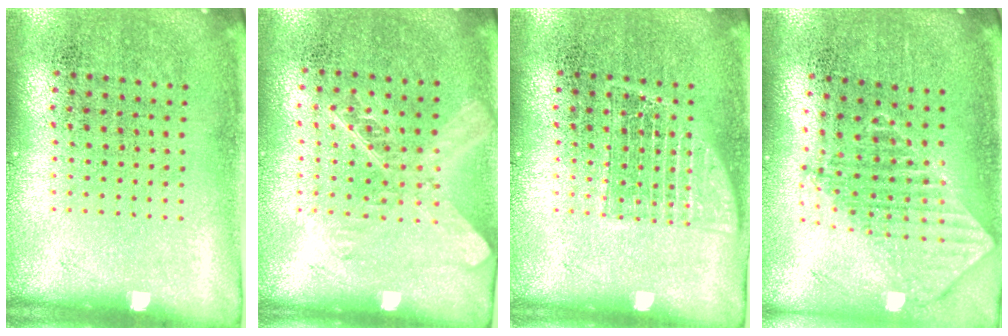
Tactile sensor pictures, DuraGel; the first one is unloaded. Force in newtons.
{"total": 1.6, "press": 1.4, "slide": 0.8}
{"total": 1.9, "press": 1.8, "slide": 0.3}
{"total": 2.0, "press": 1.6, "slide": 1.3}